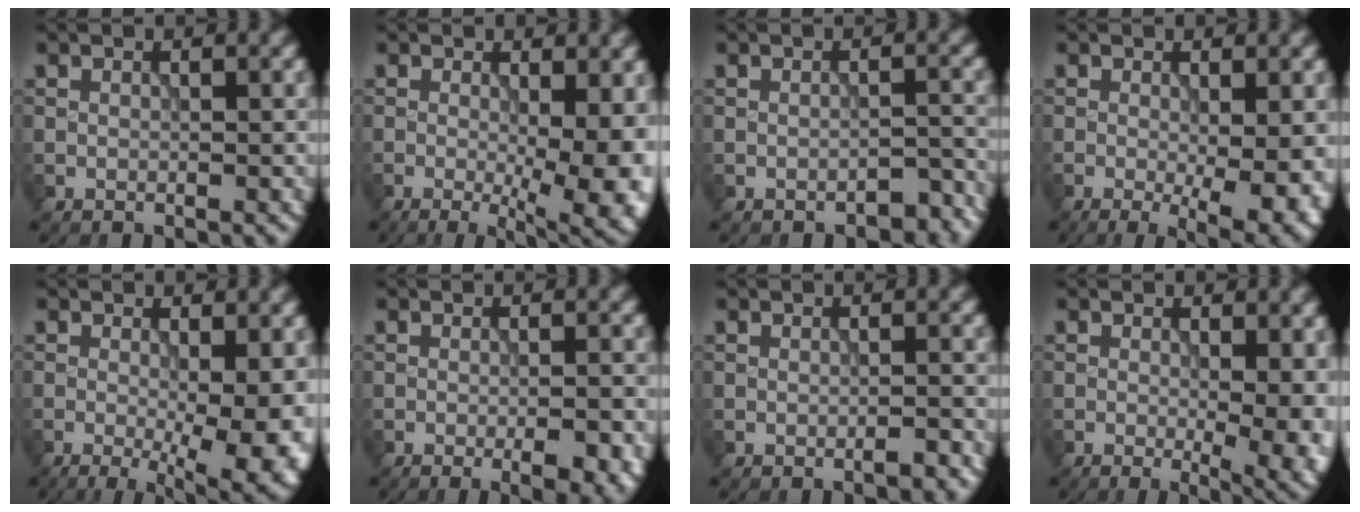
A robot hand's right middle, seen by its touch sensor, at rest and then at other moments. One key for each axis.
{"total": 9.2, "fx": -1.0, "fy": 3.5, "fz": 8.4, "tx": -0.087, "ty": -0.010, "tz": -0.013}
{"total": 2.0, "fx": -1.7, "fy": 0.6, "fz": 0.8, "tx": -0.006, "ty": 0.006, "tz": -0.022}
{"total": 6.3, "fx": -1.4, "fy": 1.9, "fz": 5.8, "tx": -0.083, "ty": -0.021, "tz": -0.013}
{"total": 8.6, "fx": -1.6, "fy": 2.9, "fz": 7.9, "tx": -0.094, "ty": -0.014, "tz": -0.019}
{"total": 4.8, "fx": -2.1, "fy": 1.4, "fz": 4.1, "tx": -0.045, "ty": 0.001, "tz": -0.016}
{"total": 1.2, "fx": -0.9, "fy": 0.1, "fz": 0.9, "tx": -0.011, "ty": 0.001, "tz": -0.016}
{"total": 5.8, "fx": -0.6, "fy": 2.3, "fz": 5.2, "tx": -0.061, "ty": -0.013, "tz": -0.005}